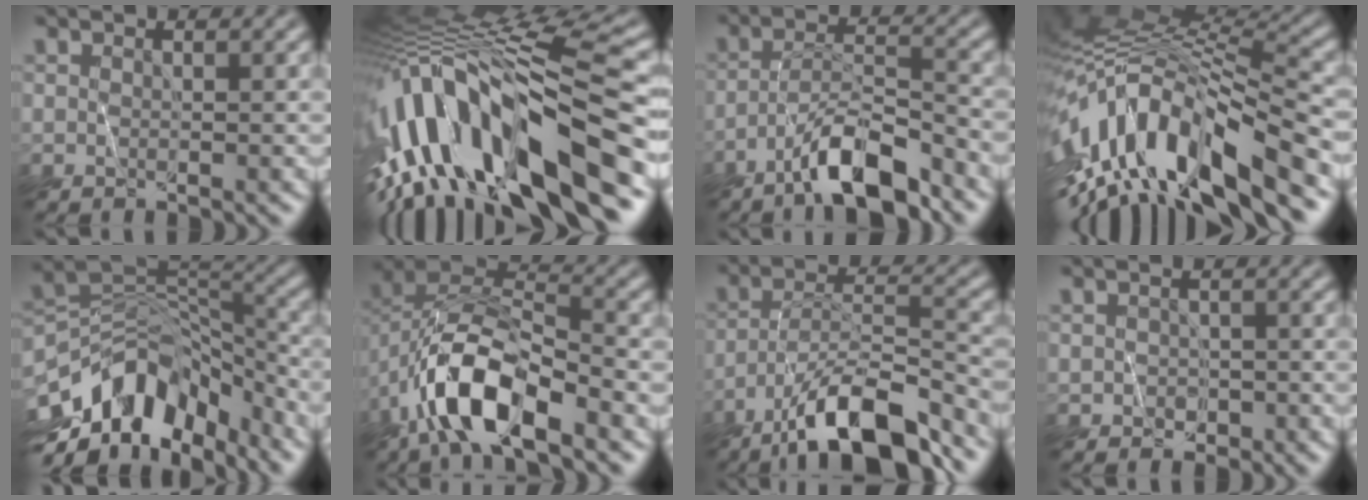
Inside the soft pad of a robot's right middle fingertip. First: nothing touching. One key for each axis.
{"total": 16.2, "fx": -5.6, "fy": 5.0, "fz": 14.3, "tx": -0.256, "ty": 0.022, "tz": -0.100}
{"total": 6.4, "fx": -5.2, "fy": 0.9, "fz": 3.7, "tx": -0.064, "ty": 0.005, "tz": -0.097}
{"total": 13.9, "fx": -6.1, "fy": 4.6, "fz": 11.6, "tx": -0.218, "ty": 0.012, "tz": -0.113}
{"total": 10.1, "fx": -6.4, "fy": 5.5, "fz": 5.5, "tx": -0.096, "ty": 0.016, "tz": -0.120}
{"total": 8.9, "fx": -5.3, "fy": 3.1, "fz": 6.5, "tx": -0.127, "ty": 0.011, "tz": -0.104}
{"total": 9.8, "fx": -7.6, "fy": 1.8, "fz": 5.9, "tx": -0.097, "ty": 0.012, "tz": -0.141}
{"total": 1.2, "fx": -1.0, "fy": 0.7, "fz": 0.2, "tx": -0.001, "ty": -0.006, "tz": -0.020}